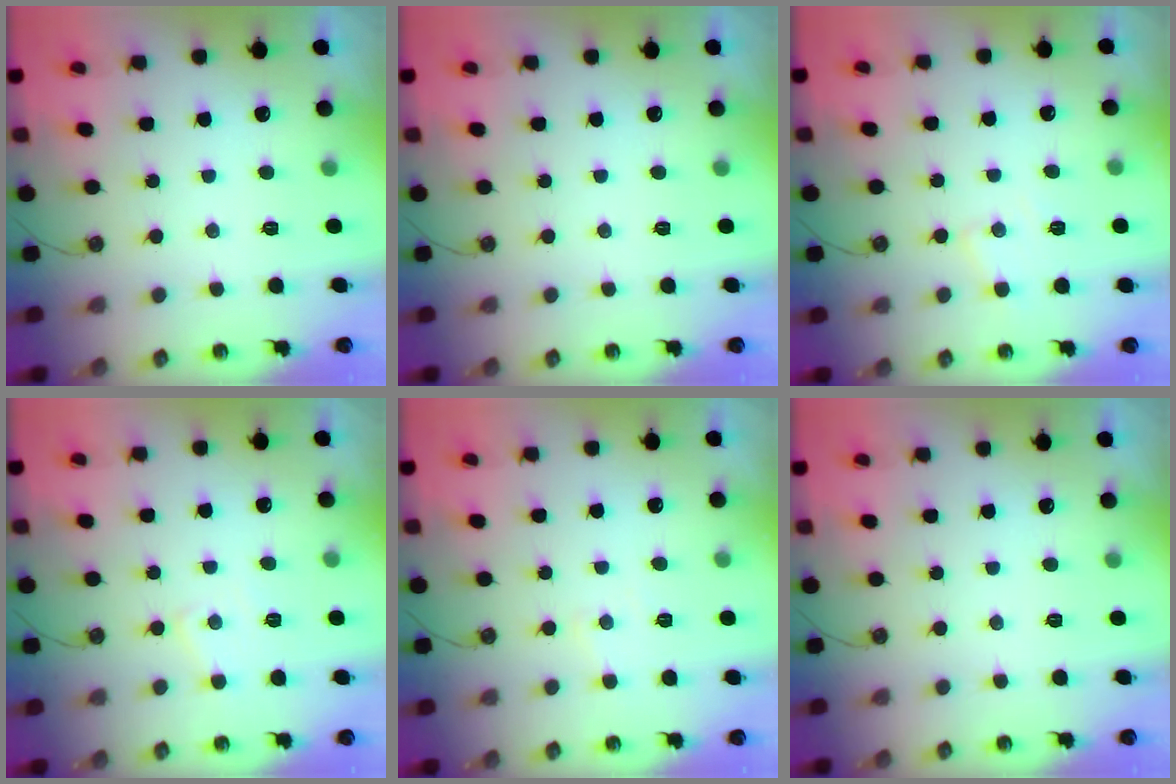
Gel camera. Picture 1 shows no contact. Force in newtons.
{"total": 0.0}
{"total": 5.7, "press": 5.7, "slide": 0.7}
{"total": 5.4, "press": 5.4, "slide": 0.8}
{"total": 3.0, "press": 2.9, "slide": 0.6}
{"total": 0.0}